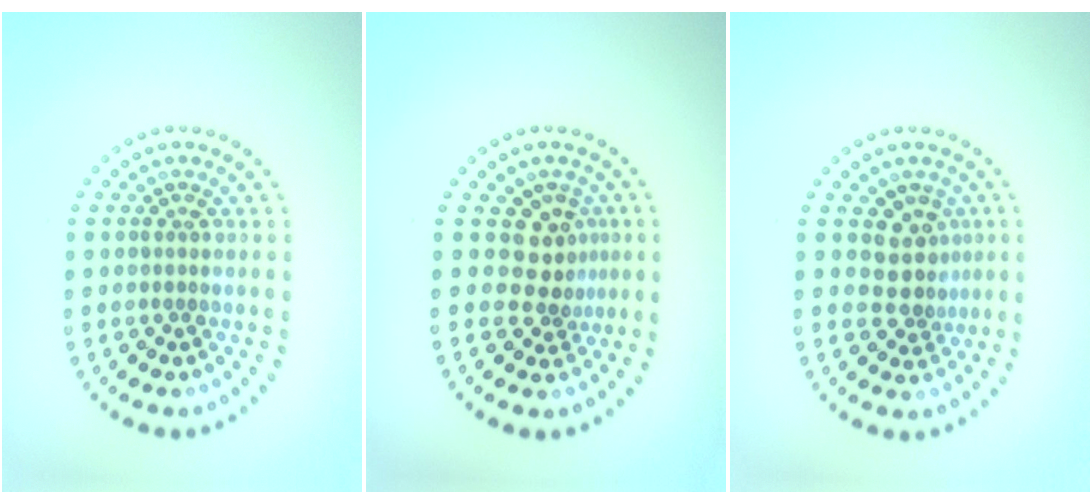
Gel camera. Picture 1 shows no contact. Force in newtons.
{"total": 2.9, "press": 2.2, "slide": 1.9}
{"total": 3.0, "press": 2.4, "slide": 1.8}